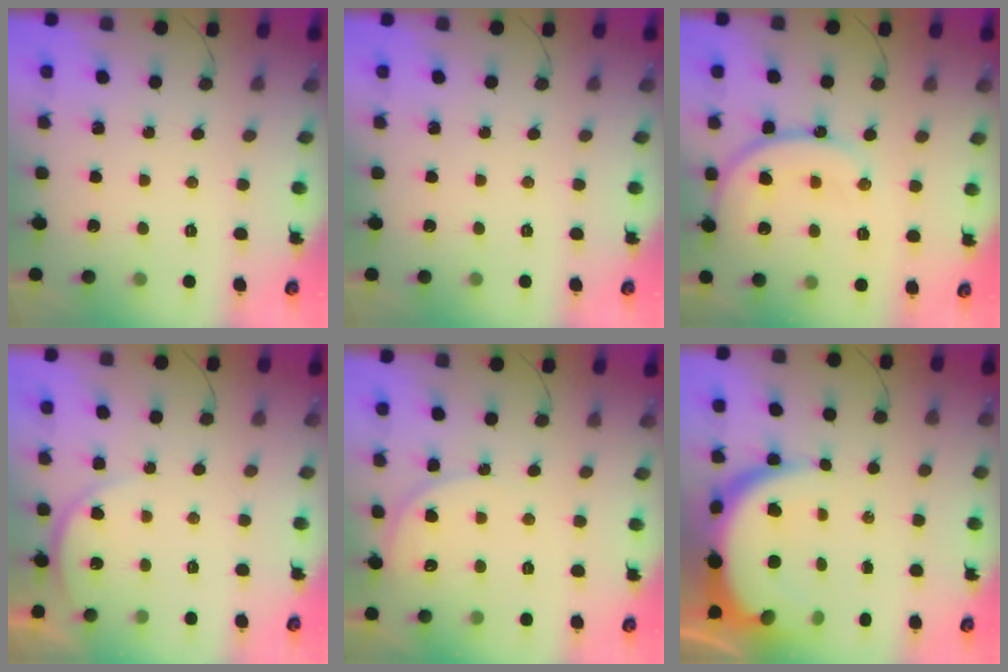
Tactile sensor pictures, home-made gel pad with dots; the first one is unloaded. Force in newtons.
{"total": 0.0}
{"total": 15.5, "press": 15.4, "slide": 2.0}
{"total": 5.8, "press": 5.8, "slide": 0.6}
{"total": 6.2, "press": 6.2, "slide": 0.4}
{"total": 14.9, "press": 14.8, "slide": 1.6}